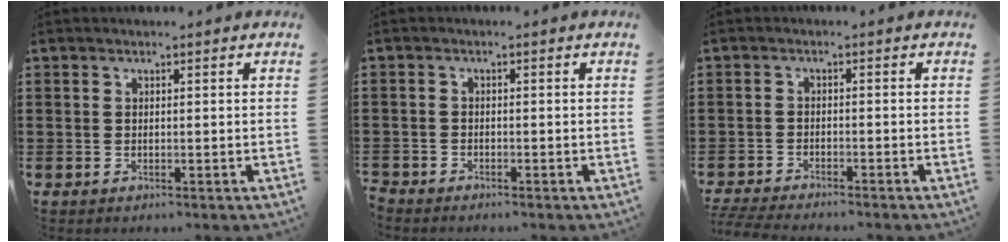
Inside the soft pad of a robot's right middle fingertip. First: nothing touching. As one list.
[{"total": 1.5, "force": [-1.5, 0.3, -0.1], "torque": [-0.002, 0.002, -0.031]}, {"total": 3.1, "force": [-3.1, 0.0, 0.5], "torque": [-0.024, -0.007, -0.068]}]